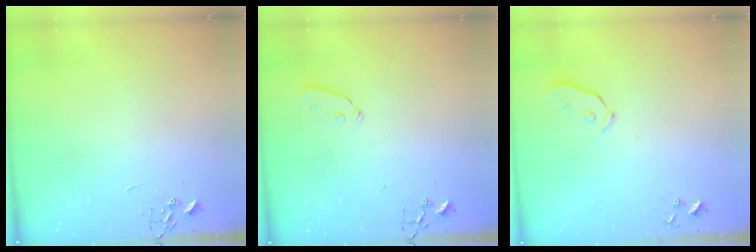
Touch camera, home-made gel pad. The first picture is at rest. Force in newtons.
{"total": 4.4, "press": 4.3, "slide": 0.8}
{"total": 4.0, "press": 3.9, "slide": 0.7}